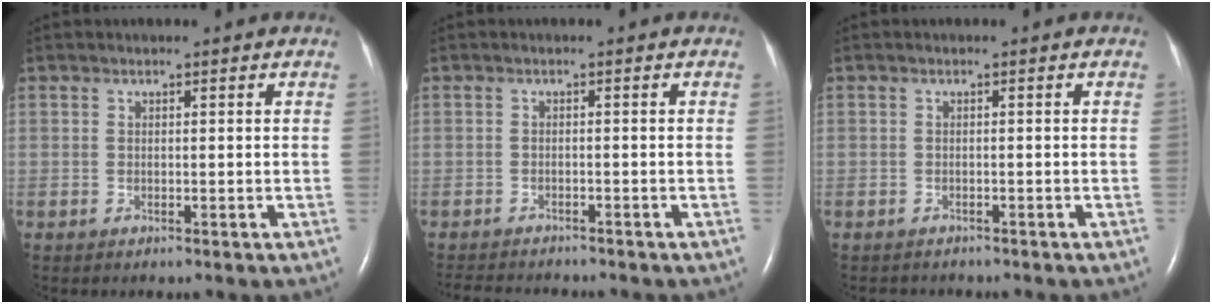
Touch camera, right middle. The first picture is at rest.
{"total": 6.6, "force": [-6.2, 1.1, 1.9], "torque": [-0.030, -0.007, -0.090]}
{"total": 2.2, "force": [-2.0, 0.8, 0.4], "torque": [-0.010, -0.004, -0.022]}